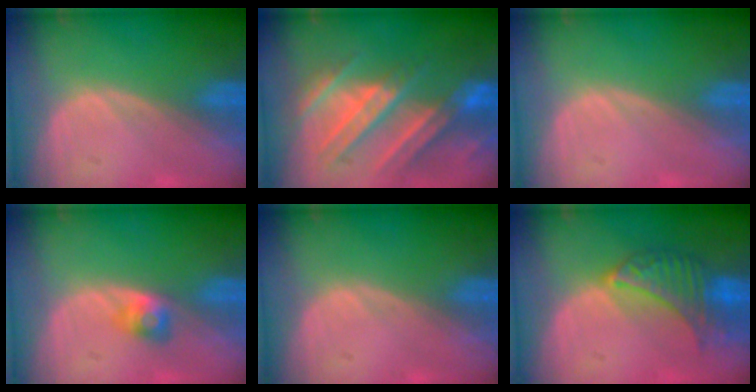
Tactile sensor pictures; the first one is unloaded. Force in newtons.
{"total": 10.2, "press": 9.5, "slide": 3.8}
{"total": 0.0}
{"total": 2.7, "press": 2.4, "slide": 1.1}
{"total": 0.0}
{"total": 6.4, "press": 6.4, "slide": 0.5}